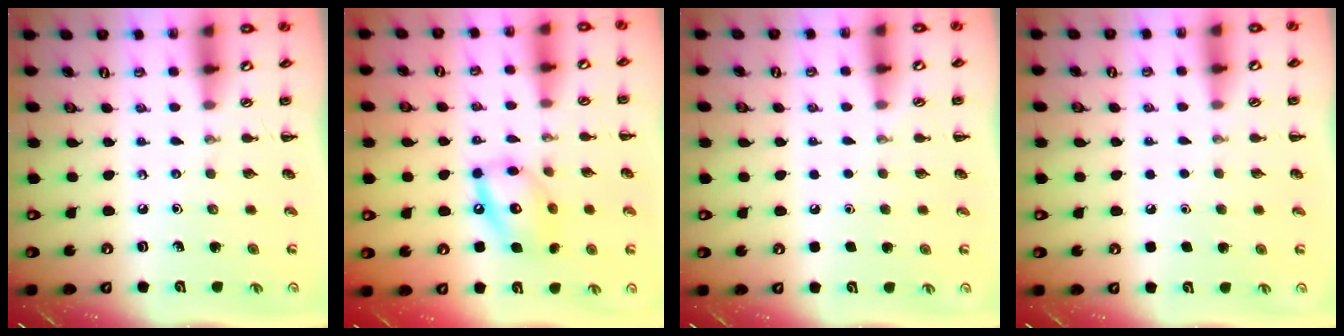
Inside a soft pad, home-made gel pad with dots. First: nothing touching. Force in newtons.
{"total": 13.2, "press": 13.1, "slide": 1.6}
{"total": 1.6, "press": 1.6, "slide": 0.1}
{"total": 1.8, "press": 1.8, "slide": 0.1}